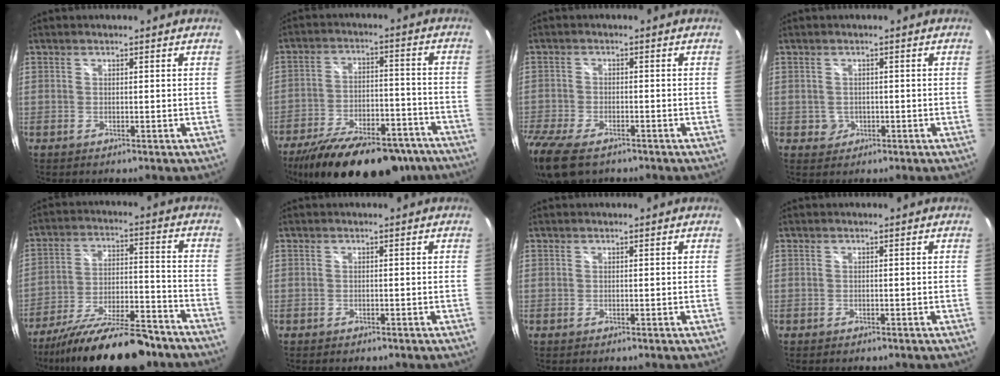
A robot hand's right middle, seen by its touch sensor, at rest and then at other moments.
{"total": 25.8, "force": [-20.1, 9.8, 12.9], "torque": [-0.234, -0.011, -0.280]}
{"total": 13.2, "force": [-9.4, 5.9, 7.2], "torque": [-0.193, -0.050, -0.171]}
{"total": 2.2, "force": [-0.4, 2.1, 0.4], "torque": [-0.006, 0.000, -0.001]}
{"total": 21.0, "force": [-17.1, 4.9, 11.1], "torque": [-0.197, -0.029, -0.259]}
{"total": 0.9, "force": [-0.8, 0.5, 0.3], "torque": [-0.009, 0.000, -0.012]}
{"total": 0.0}
{"total": 0.7, "force": [-0.6, 0.4, 0.2], "torque": [-0.007, -0.001, -0.010]}